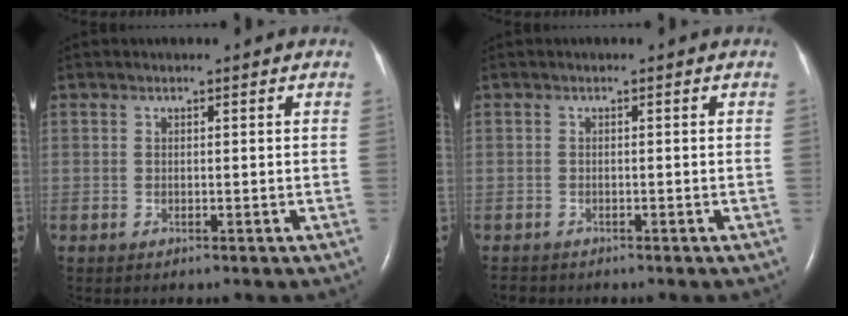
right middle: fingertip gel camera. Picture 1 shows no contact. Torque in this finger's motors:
{"motor_torque": [0.12, -0.14, -0.06, -0.01]}